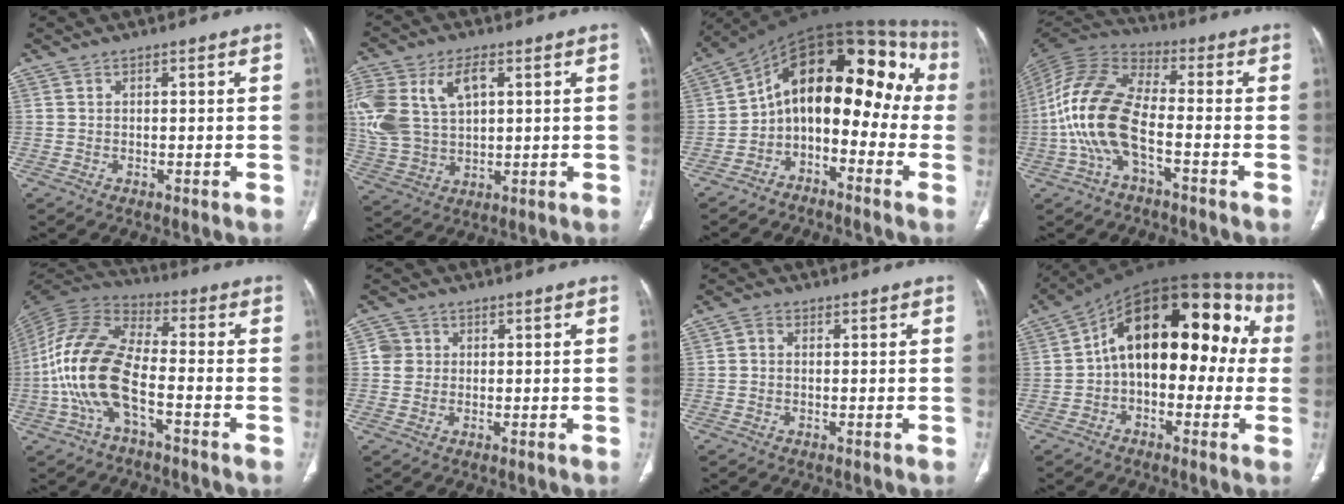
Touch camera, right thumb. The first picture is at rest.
{"total": 18.6, "force": [5.2, 11.9, 13.3], "torque": [-0.315, 0.011, 0.105]}
{"total": 18.8, "force": [-1.9, 10.9, 15.3], "torque": [-0.174, 0.109, -0.040]}
{"total": 15.0, "force": [-4.0, 6.9, 12.7], "torque": [-0.276, 0.038, -0.084]}
{"total": 16.0, "force": [-4.5, 7.2, 13.5], "torque": [-0.291, 0.038, -0.092]}
{"total": 3.1, "force": [0.5, 3.0, 0.6], "torque": [0.009, 0.004, 0.005]}
{"total": 1.5, "force": [0.0, 1.2, 0.9], "torque": [-0.010, 0.005, -0.003]}
{"total": 22.0, "force": [1.4, 12.4, 18.1], "torque": [-0.224, 0.060, 0.006]}